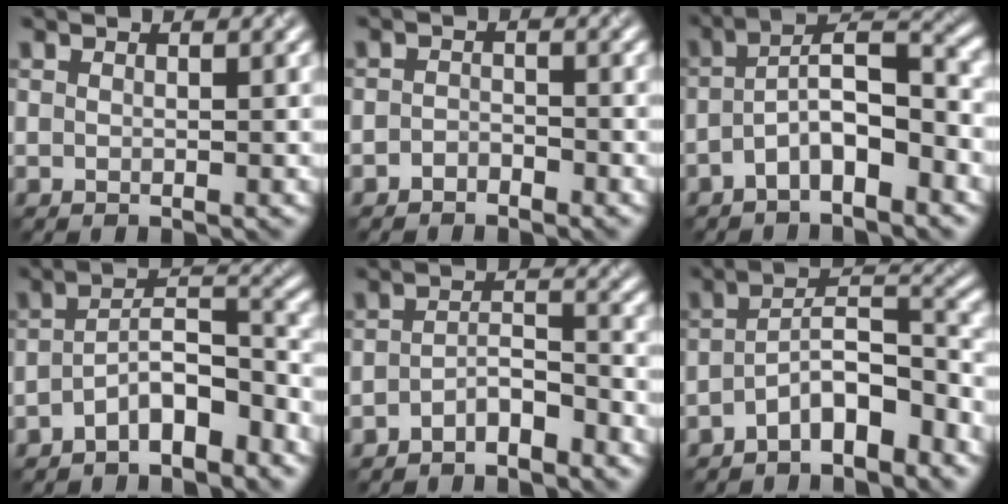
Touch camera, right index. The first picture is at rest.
{"total": 1.2, "force": [-1.1, 0.6, 0.2], "torque": [-0.004, 0.007, -0.025]}
{"total": 5.7, "force": [-2.6, 1.8, 4.8], "torque": [-0.084, 0.020, -0.052]}
{"total": 5.9, "force": [-3.6, 2.1, 4.2], "torque": [-0.067, 0.014, -0.065]}
{"total": 2.8, "force": [-2.2, 0.8, 1.6], "torque": [-0.033, 0.010, -0.047]}
{"total": 6.6, "force": [-4.1, 2.2, 4.7], "torque": [-0.073, 0.015, -0.075]}